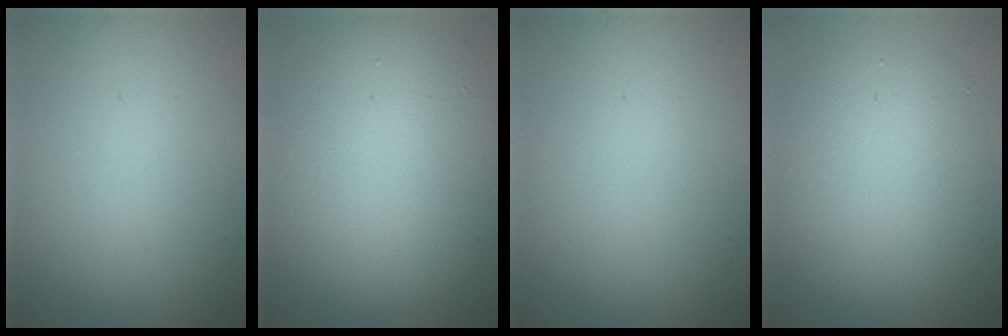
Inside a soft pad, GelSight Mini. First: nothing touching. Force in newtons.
{"total": 11.6, "press": 11.5, "slide": 0.6}
{"total": 0.0}
{"total": 5.6, "press": 5.6, "slide": 0.1}